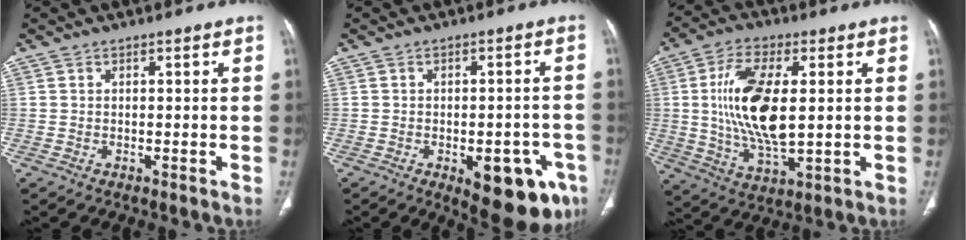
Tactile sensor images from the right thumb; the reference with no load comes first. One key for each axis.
{"total": 13.7, "fx": -5.9, "fy": 6.1, "fz": 10.8, "tx": -0.099, "ty": 0.017, "tz": -0.062}
{"total": 16.0, "fx": 1.6, "fy": 7.2, "fz": 14.2, "tx": -0.268, "ty": -0.014, "tz": 0.033}